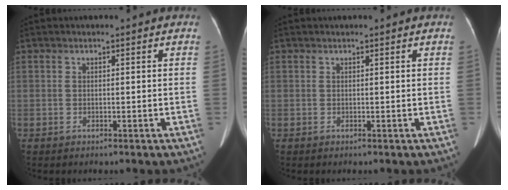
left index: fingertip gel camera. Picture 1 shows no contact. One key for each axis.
{"total": 0.6, "fx": 0.5, "fy": 0.0, "fz": 0.2, "tx": -0.003, "ty": 0.012, "tz": 0.011}